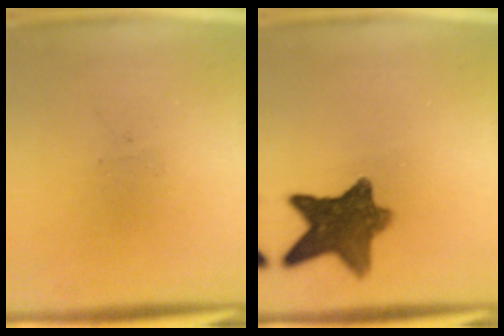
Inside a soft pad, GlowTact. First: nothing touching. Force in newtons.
{"total": 9.9}